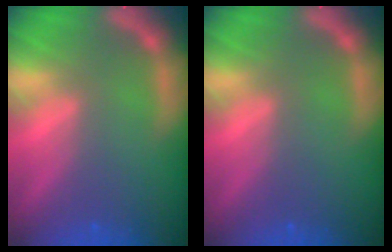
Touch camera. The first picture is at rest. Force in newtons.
{"total": 0.0}